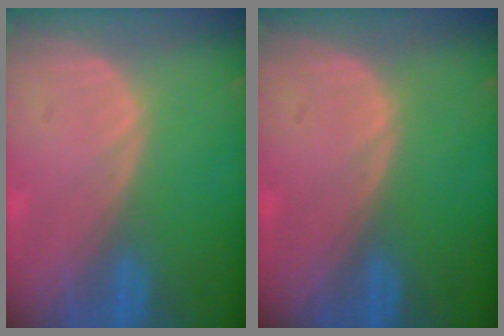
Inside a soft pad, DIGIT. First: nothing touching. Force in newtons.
{"total": 0.0}